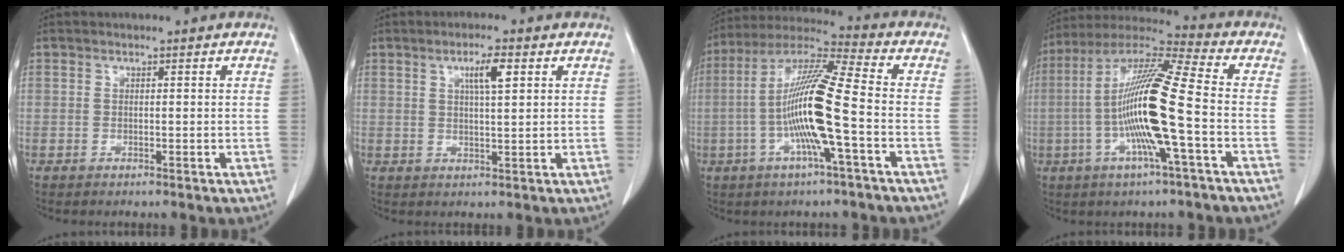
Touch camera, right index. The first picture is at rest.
{"total": 4.3, "force": [1.8, 0.5, 3.9], "torque": [-0.067, 0.001, 0.031]}
{"total": 14.5, "force": [-2.9, 0.0, 14.2], "torque": [-0.279, 0.003, -0.066]}
{"total": 16.4, "force": [-2.9, 0.0, 16.1], "torque": [-0.316, 0.001, -0.067]}